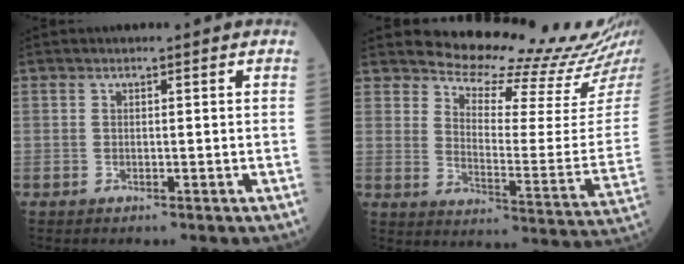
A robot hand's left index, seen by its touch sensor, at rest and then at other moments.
{"total": 16.3, "force": [16.0, 0.1, 3.4], "torque": [-0.056, -0.100, 0.194]}